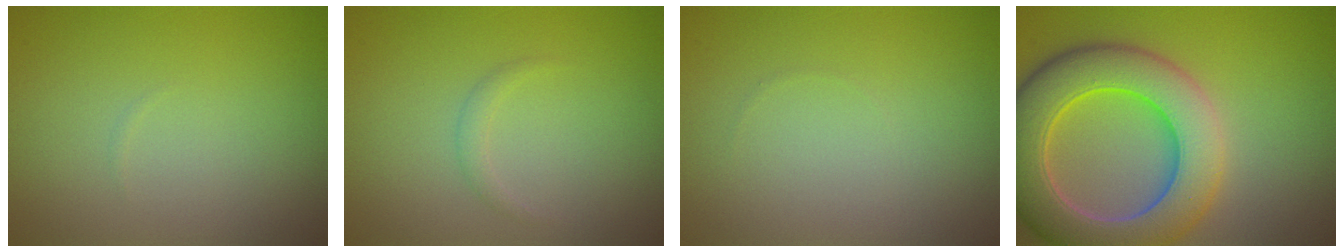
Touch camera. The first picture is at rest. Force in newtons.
{"total": 0.8, "press": 0.8, "slide": 0.1}
{"total": 0.0}
{"total": 9.9, "press": 9.8, "slide": 0.4}